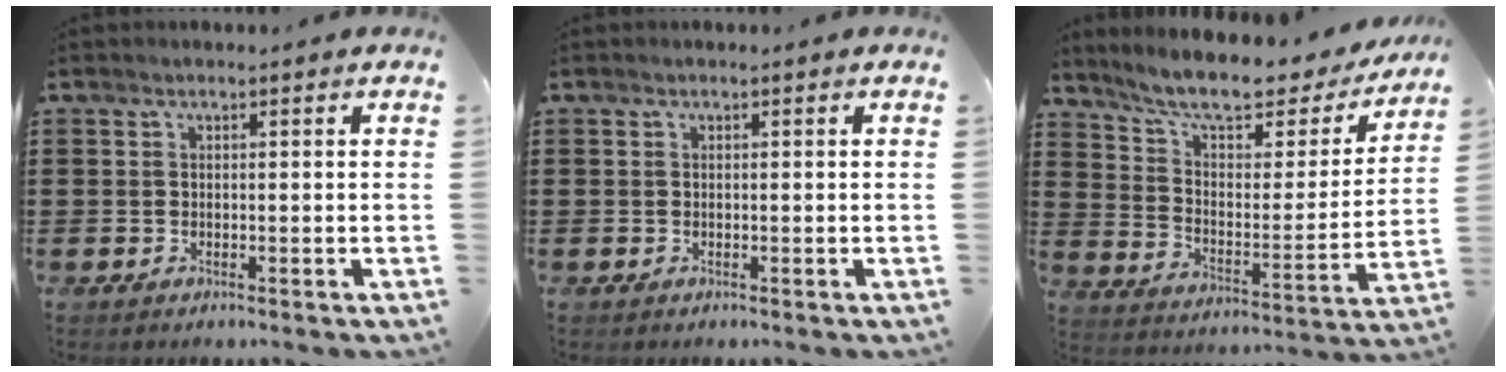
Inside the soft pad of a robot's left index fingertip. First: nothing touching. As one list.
[{"total": 0.0}, {"total": 9.0, "force": [7.5, 1.7, 4.6], "torque": [-0.112, -0.043, 0.127]}]